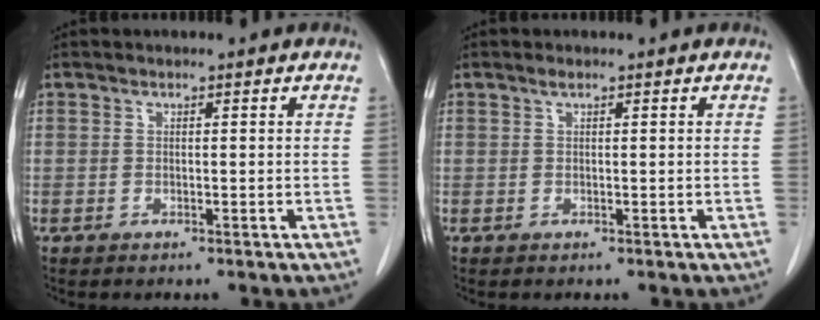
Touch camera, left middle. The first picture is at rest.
{"total": 0.5, "force": [0.4, 0.0, 0.4], "torque": [-0.011, 0.000, 0.007]}